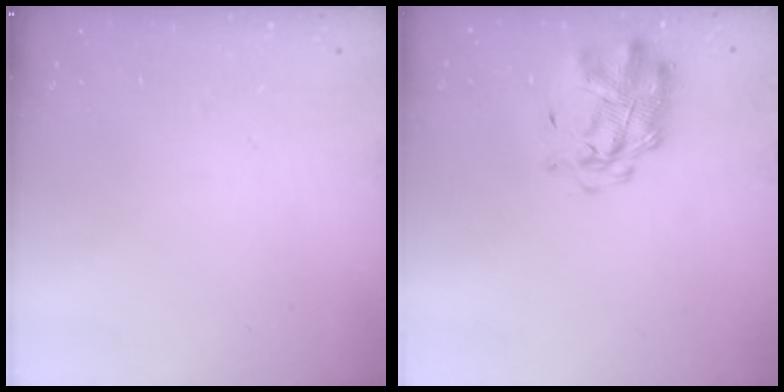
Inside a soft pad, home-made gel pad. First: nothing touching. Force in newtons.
{"total": 2.9, "press": 2.8, "slide": 0.7}